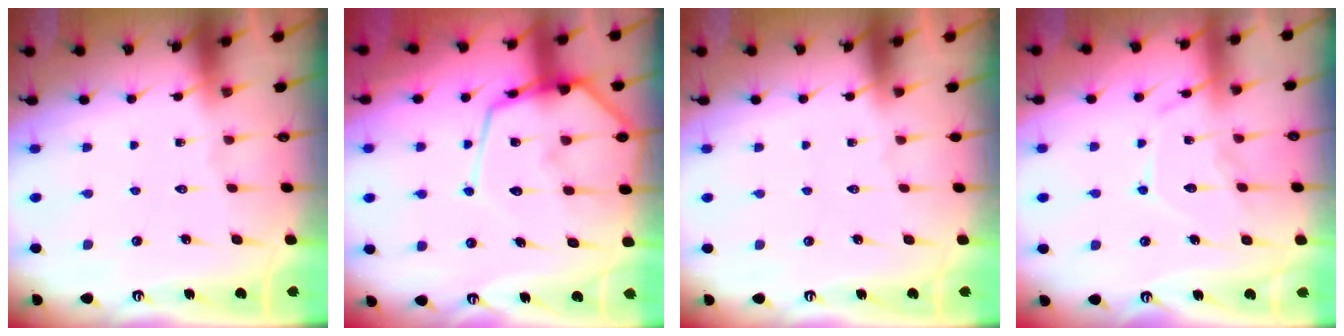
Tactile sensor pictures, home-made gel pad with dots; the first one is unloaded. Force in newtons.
{"total": 16.0, "press": 16.0, "slide": 1.6}
{"total": 0.0}
{"total": 11.9, "press": 11.8, "slide": 0.9}